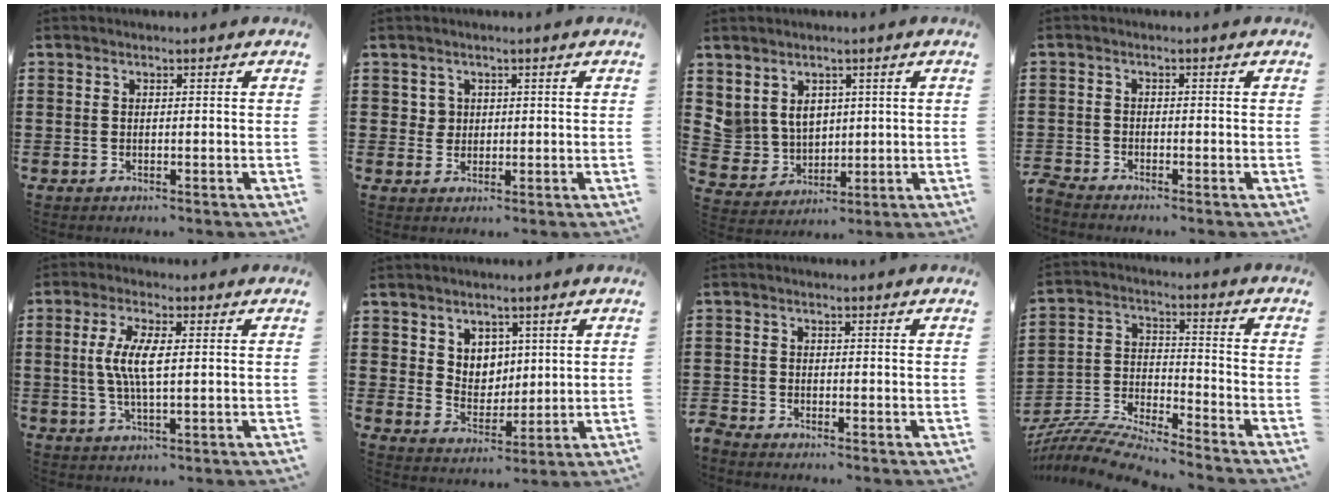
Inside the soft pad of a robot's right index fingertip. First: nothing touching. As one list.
[{"total": 2.1, "force": [0.7, 1.9, 0.4], "torque": [-0.016, 0.009, 0.013]}, {"total": 5.2, "force": [2.6, 4.4, 1.3], "torque": [-0.054, -0.001, 0.048]}, {"total": 1.7, "force": [-1.7, 0.0, 0.0], "torque": [-0.006, 0.001, -0.035]}, {"total": 6.0, "force": [0.4, 1.6, 5.7], "torque": [-0.121, -0.002, 0.000]}, {"total": 5.0, "force": [3.0, 4.0, 0.6], "torque": [-0.027, 0.001, 0.053]}, {"total": 1.7, "force": [-1.7, 0.2, 0.0], "torque": [-0.005, 0.002, -0.038]}, {"total": 7.9, "force": [-7.6, 0.5, 2.1], "torque": [-0.056, -0.002, -0.155]}]